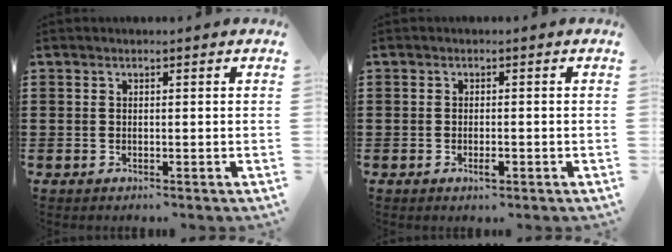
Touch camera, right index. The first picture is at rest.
{"total": 1.6, "force": [-0.7, 0.4, 1.3], "torque": [-0.024, -0.003, -0.012]}